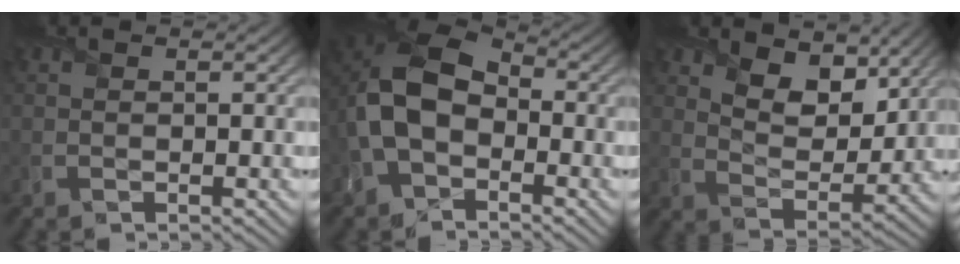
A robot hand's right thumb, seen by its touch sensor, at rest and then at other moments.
{"total": 11.3, "force": [-2.1, 7.6, 8.1], "torque": [-0.196, -0.007, -0.052]}
{"total": 8.5, "force": [5.2, 4.5, 5.0], "torque": [-0.101, -0.010, 0.085]}